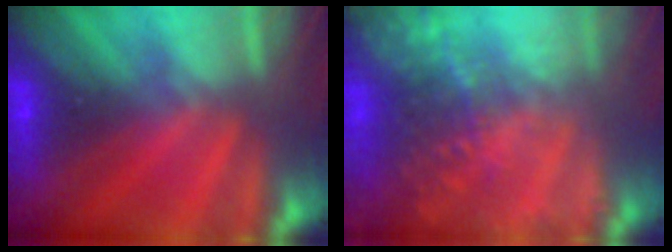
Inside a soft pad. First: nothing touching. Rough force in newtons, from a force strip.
{"total": 6.3}